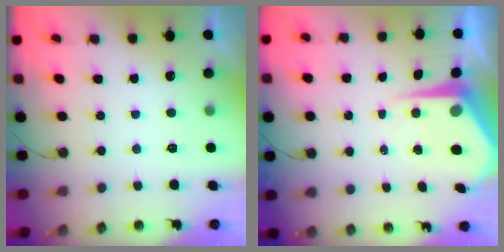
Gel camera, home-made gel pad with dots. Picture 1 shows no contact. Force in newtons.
{"total": 7.2, "press": 7.2, "slide": 0.6}